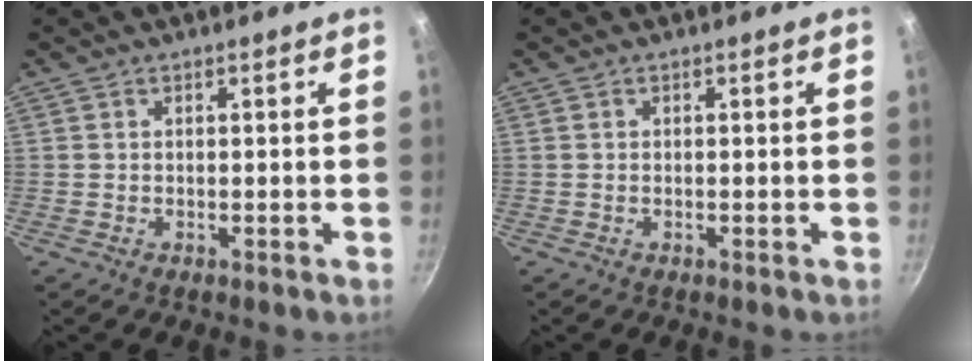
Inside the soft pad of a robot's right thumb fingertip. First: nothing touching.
{"total": 0.0}